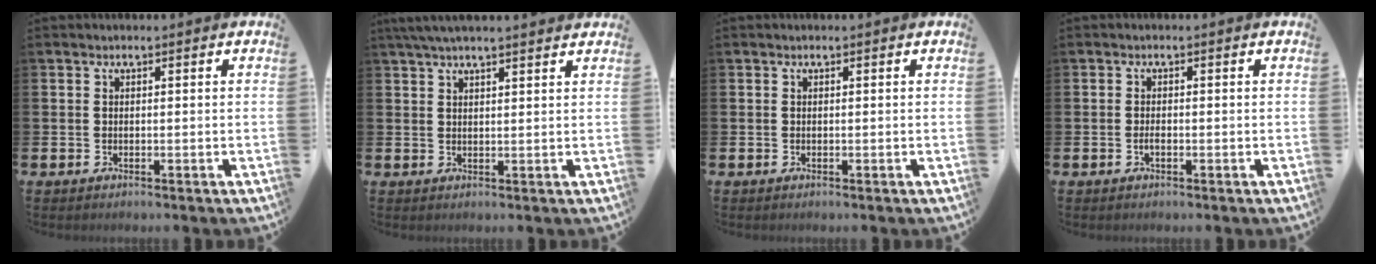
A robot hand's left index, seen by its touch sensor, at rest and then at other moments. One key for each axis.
{"total": 3.7, "fx": 3.2, "fy": 0.2, "fz": 1.7, "tx": -0.040, "ty": -0.003, "tz": 0.060}
{"total": 0.0}
{"total": 1.1, "fx": -0.5, "fy": 0.4, "fz": 0.9, "tx": -0.023, "ty": 0.002, "tz": -0.008}